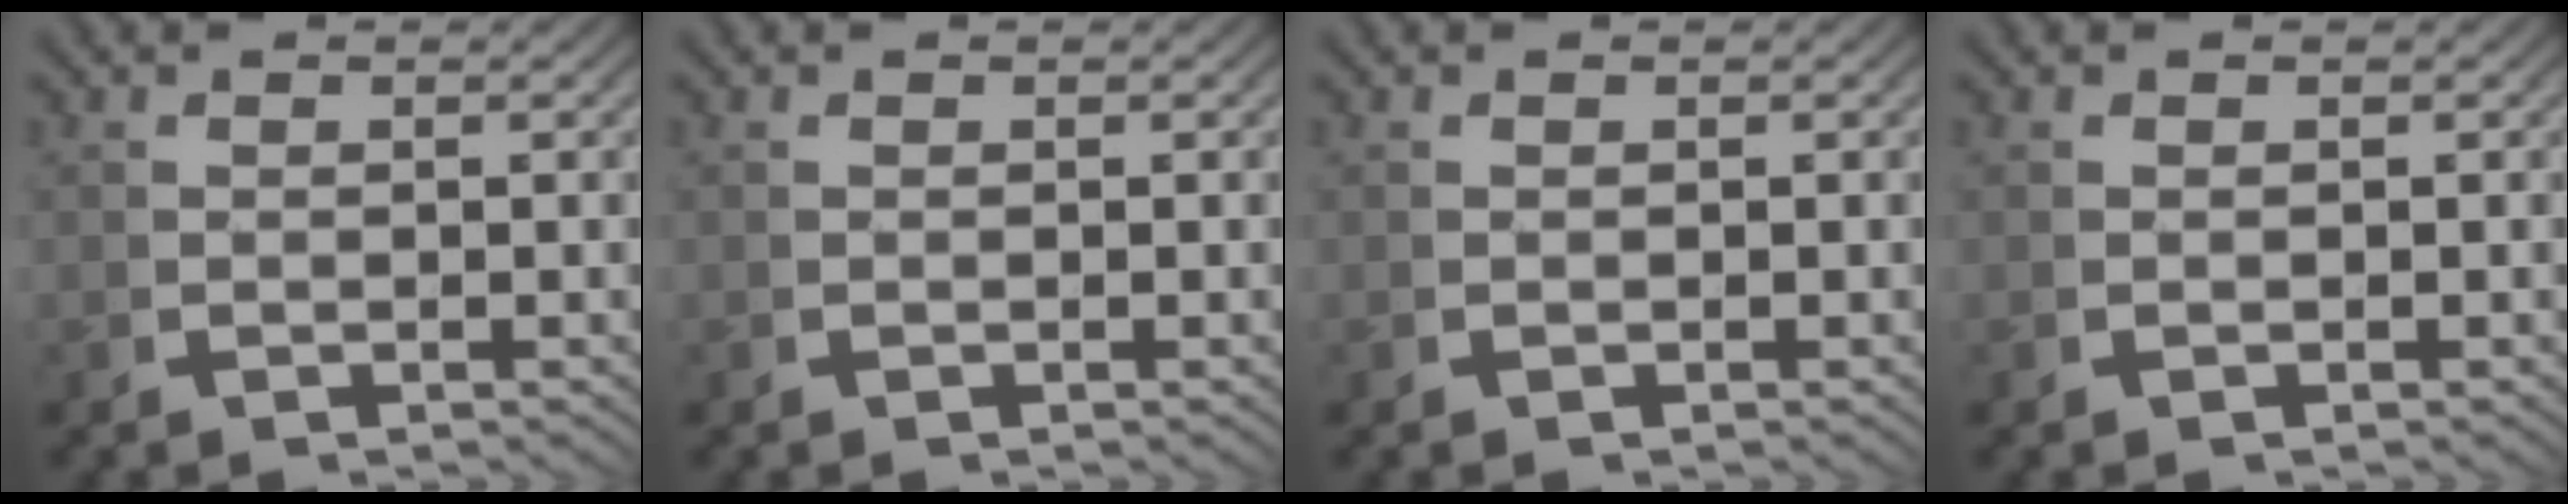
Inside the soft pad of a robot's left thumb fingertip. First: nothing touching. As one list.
[{"total": 0.0}, {"total": 0.0}, {"total": 0.0}]